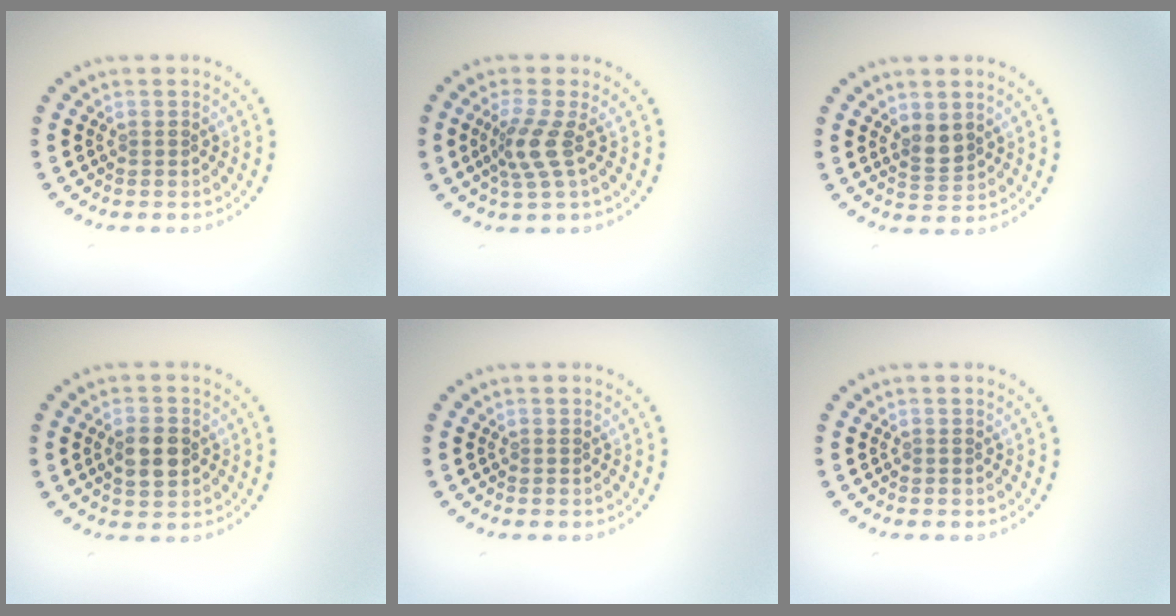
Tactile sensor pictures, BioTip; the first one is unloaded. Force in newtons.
{"total": 2.8, "press": 2.0, "slide": 2.0}
{"total": 1.9, "press": 1.7, "slide": 0.9}
{"total": 3.2, "press": 3.2, "slide": 0.2}
{"total": 0.0}
{"total": 0.0}